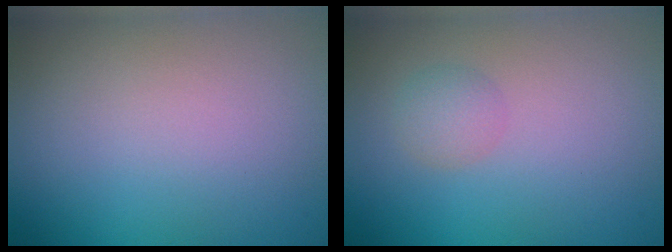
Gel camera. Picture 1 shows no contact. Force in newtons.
{"total": 1.7, "press": 1.7, "slide": 0.0}